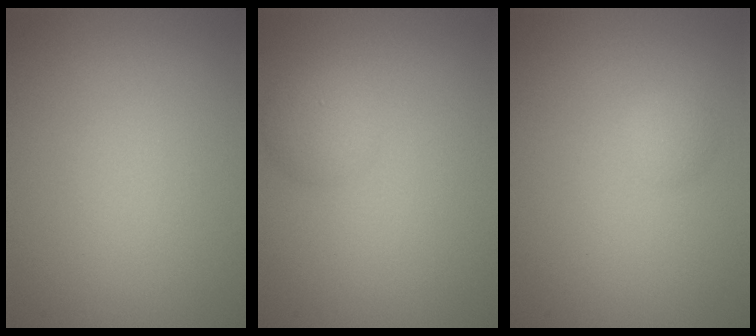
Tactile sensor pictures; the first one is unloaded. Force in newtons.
{"total": 1.8, "press": 1.8, "slide": 0.1}
{"total": 1.1, "press": 1.1, "slide": 0.0}